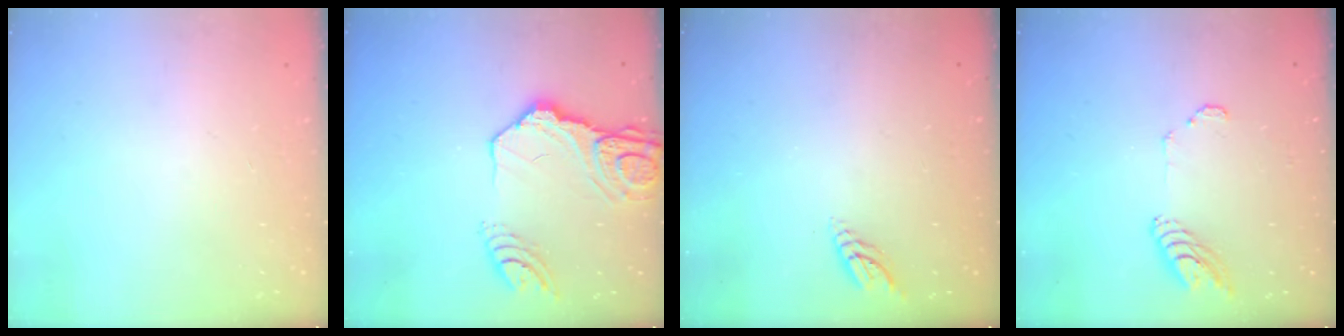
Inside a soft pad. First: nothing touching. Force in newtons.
{"total": 14.8, "press": 14.8, "slide": 0.9}
{"total": 4.7, "press": 4.6, "slide": 0.4}
{"total": 7.5, "press": 7.5, "slide": 0.8}